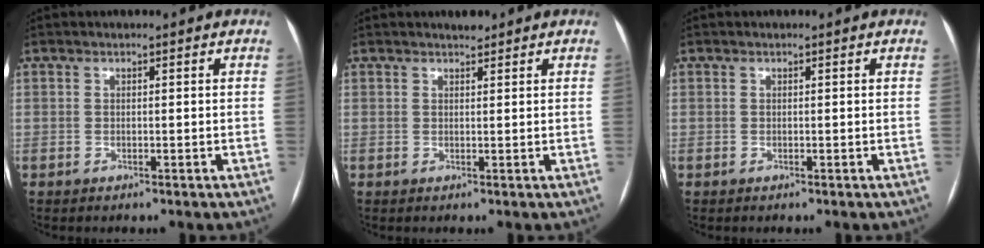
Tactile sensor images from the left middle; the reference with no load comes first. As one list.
[{"total": 1.4, "force": [1.2, 0.4, 0.5], "torque": [-0.013, 0.002, 0.020]}, {"total": 0.0}]